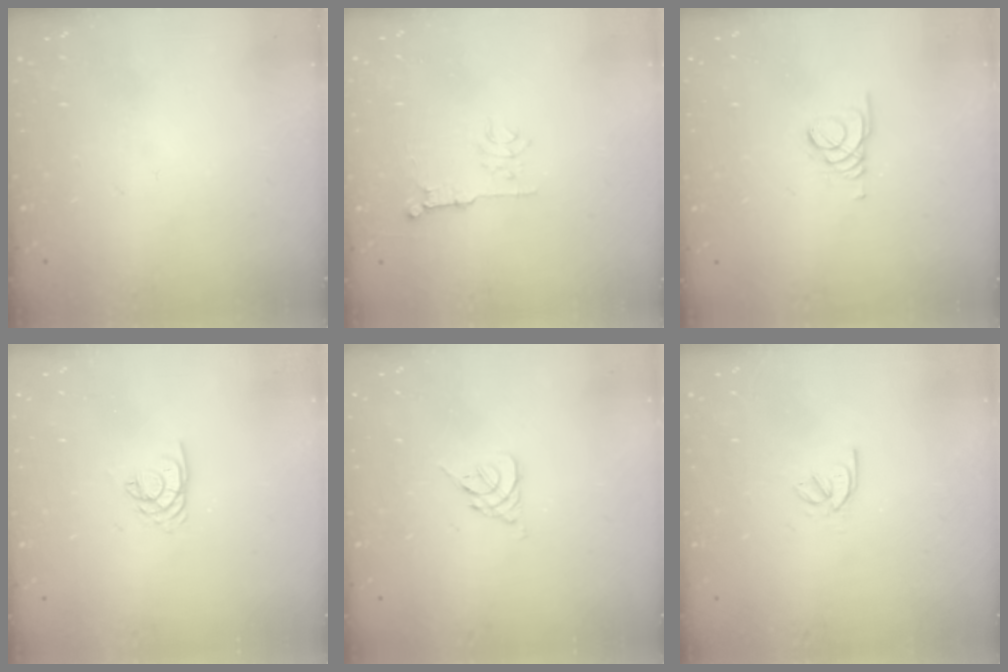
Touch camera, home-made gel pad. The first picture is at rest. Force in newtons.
{"total": 5.4, "press": 5.4, "slide": 0.7}
{"total": 1.5, "press": 1.5, "slide": 0.1}
{"total": 2.7, "press": 2.7, "slide": 0.1}
{"total": 2.6, "press": 2.5, "slide": 0.7}
{"total": 2.5, "press": 2.4, "slide": 0.5}